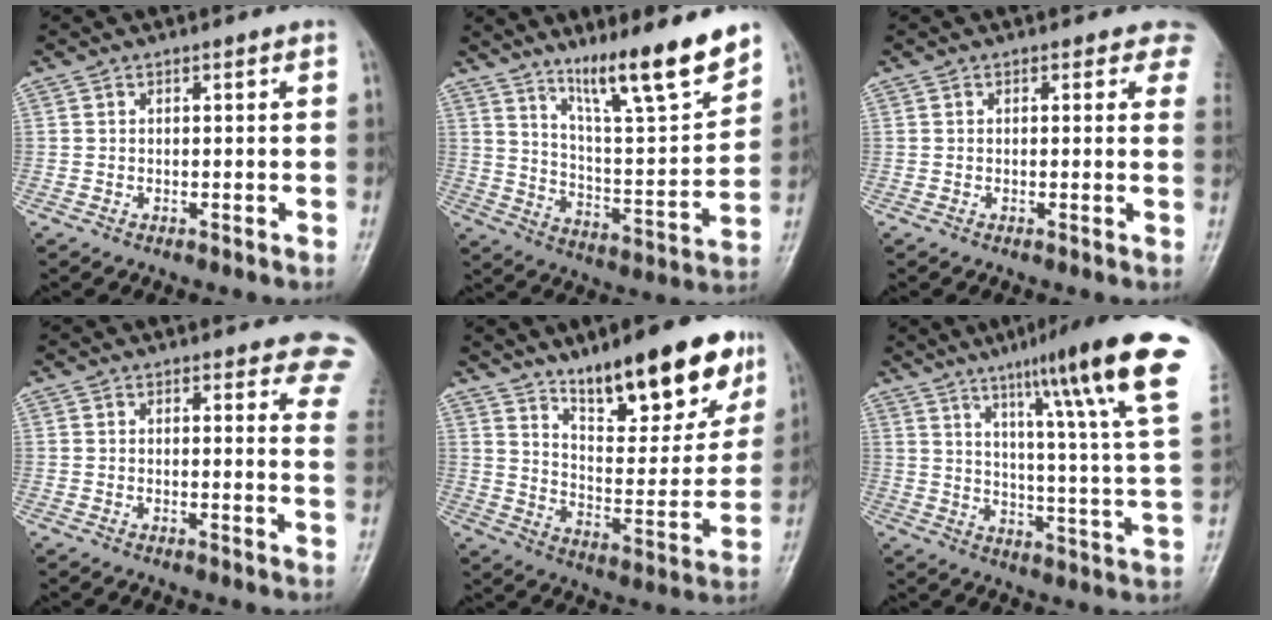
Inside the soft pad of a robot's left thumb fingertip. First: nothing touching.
{"total": 15.9, "force": [11.8, 1.9, 10.5], "torque": [-0.152, -0.078, 0.203]}
{"total": 3.8, "force": [2.8, 2.1, 1.5], "torque": [0.018, -0.008, 0.009]}
{"total": 8.5, "force": [7.0, 2.9, 3.9], "torque": [0.000, -0.029, 0.050]}
{"total": 20.1, "force": [13.2, 6.6, 13.6], "torque": [-0.152, -0.070, 0.211]}
{"total": 23.7, "force": [13.9, 1.2, 19.1], "torque": [-0.256, -0.052, 0.191]}